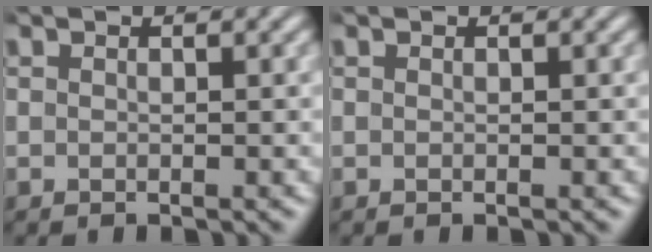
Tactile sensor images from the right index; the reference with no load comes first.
{"total": 0.0}